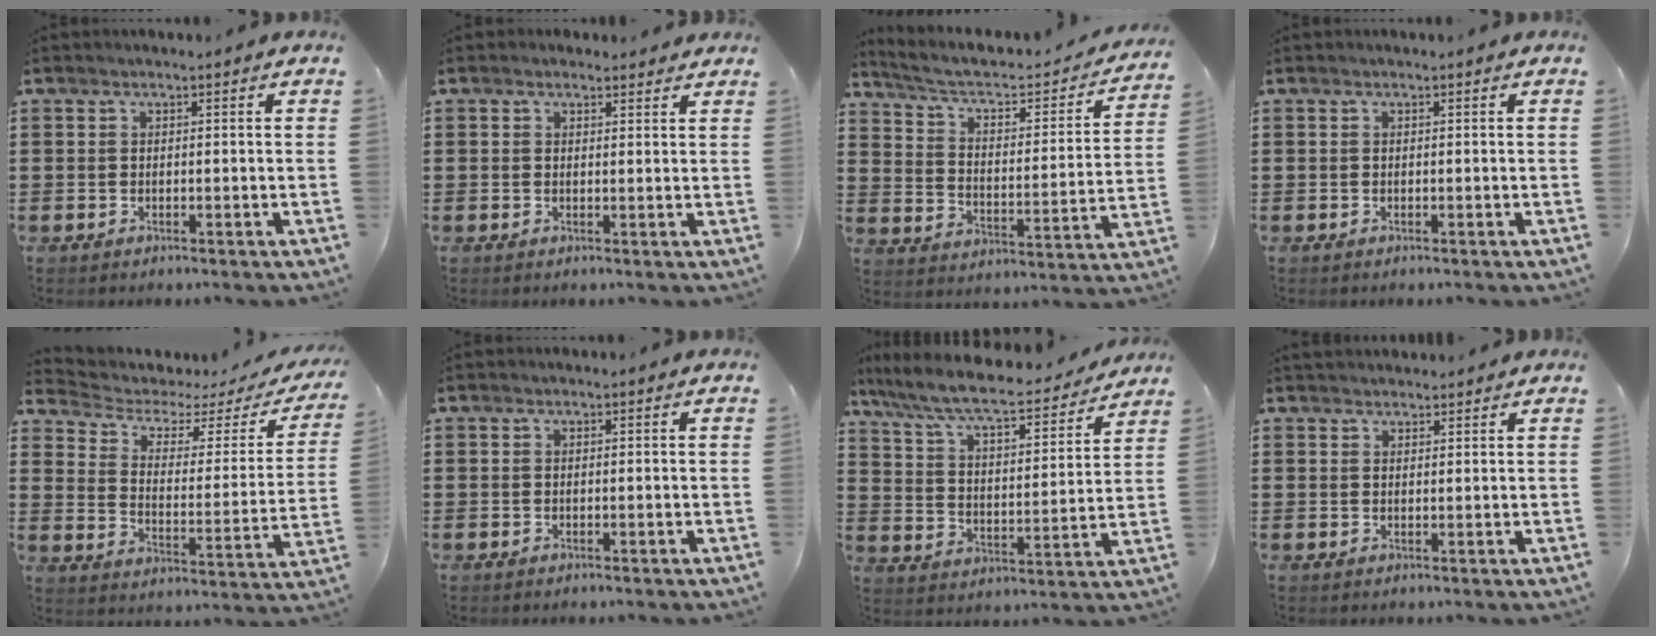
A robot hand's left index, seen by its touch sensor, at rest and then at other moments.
{"total": 1.3, "force": [1.2, 0.6, 0.1], "torque": [-0.007, 0.003, 0.023]}
{"total": 4.5, "force": [3.5, 1.4, 2.5], "torque": [-0.068, -0.029, 0.049]}
{"total": 0.0}
{"total": 3.3, "force": [2.1, 1.5, 1.9], "torque": [-0.056, -0.017, 0.027]}
{"total": 0.0}
{"total": 8.7, "force": [7.5, 1.0, 4.2], "torque": [-0.111, -0.045, 0.125]}
{"total": 1.7, "force": [1.5, 0.8, -0.3], "torque": [0.002, 0.004, 0.030]}